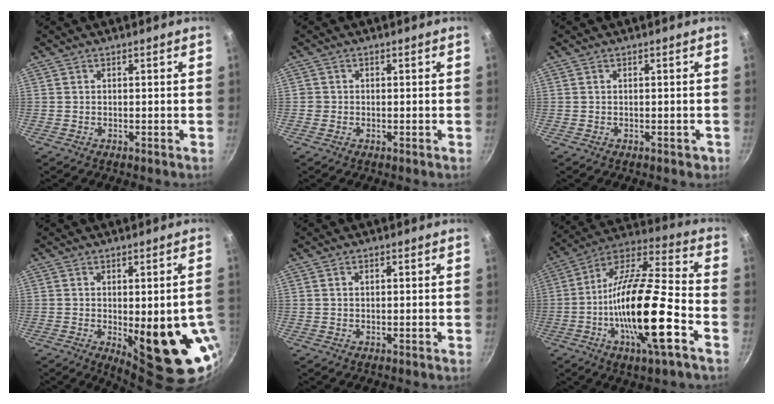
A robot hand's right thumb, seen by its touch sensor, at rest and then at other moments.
{"total": 1.1, "force": [-0.2, 1.1, 0.2], "torque": [-0.001, 0.003, -0.004]}
{"total": 1.2, "force": [-0.2, 0.8, 0.9], "torque": [-0.004, 0.003, 0.000]}
{"total": 17.9, "force": [-3.4, 6.6, 16.2], "torque": [-0.176, -0.018, -0.027]}
{"total": 1.0, "force": [0.3, 0.6, 0.7], "torque": [-0.009, 0.004, 0.005]}
{"total": 22.6, "force": [-6.8, 5.7, 20.8], "torque": [-0.363, 0.027, -0.137]}